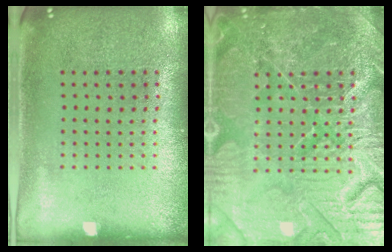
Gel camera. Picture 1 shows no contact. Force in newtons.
{"total": 7.8, "press": 7.7, "slide": 1.0}